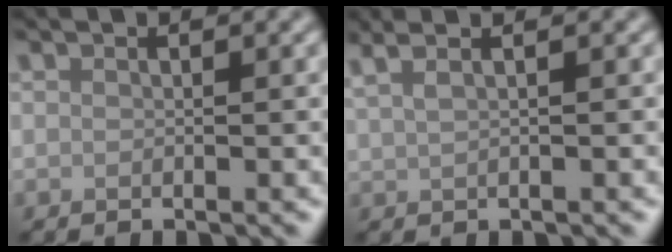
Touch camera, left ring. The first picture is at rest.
{"total": 3.7, "force": [2.3, 1.7, 2.4], "torque": [-0.032, 0.021, 0.016]}